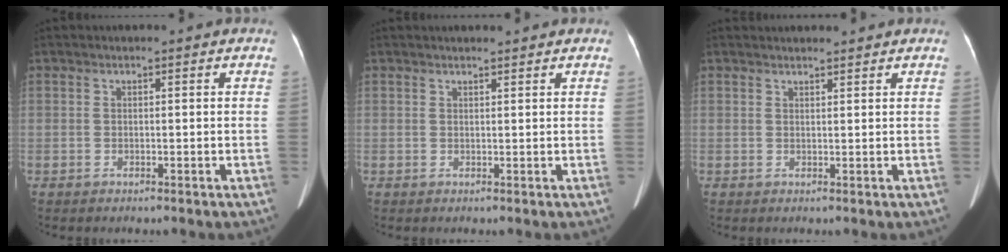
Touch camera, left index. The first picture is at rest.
{"total": 2.6, "force": [2.4, 0.3, 0.9], "torque": [-0.012, 0.013, 0.034]}
{"total": 3.7, "force": [3.6, 0.5, 0.8], "torque": [-0.011, 0.017, 0.047]}